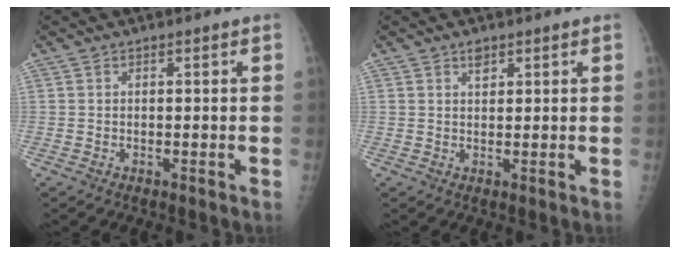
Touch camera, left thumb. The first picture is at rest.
{"total": 1.8, "force": [1.2, 1.0, 0.9], "torque": [-0.005, -0.006, 0.018]}